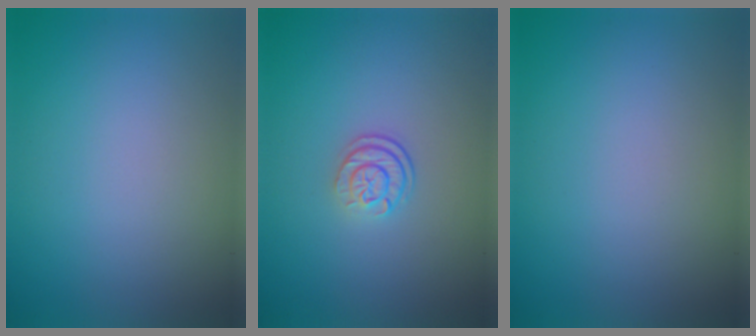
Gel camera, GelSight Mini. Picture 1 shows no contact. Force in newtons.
{"total": 2.3, "press": 1.7, "slide": 1.7}
{"total": 0.0}